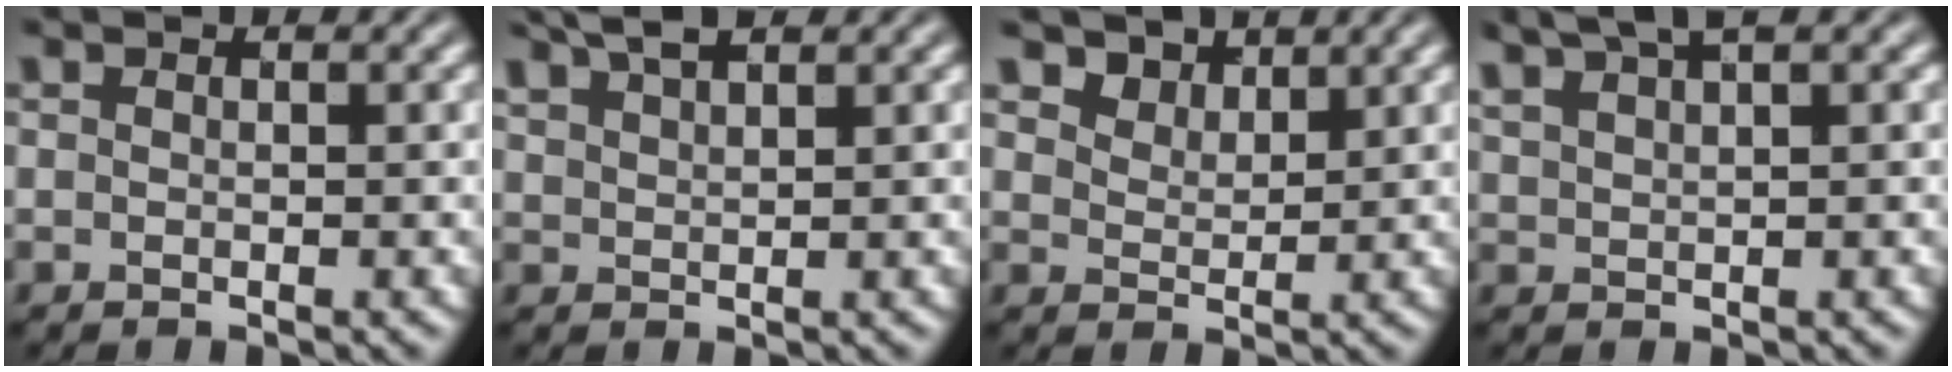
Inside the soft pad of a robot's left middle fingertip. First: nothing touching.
{"total": 3.4, "force": [2.7, 0.8, 1.9], "torque": [-0.034, 0.017, 0.046]}
{"total": 2.6, "force": [2.3, 1.1, 0.4], "torque": [-0.022, -0.017, 0.052]}
{"total": 3.6, "force": [2.8, 0.6, 2.2], "torque": [-0.033, 0.013, 0.053]}